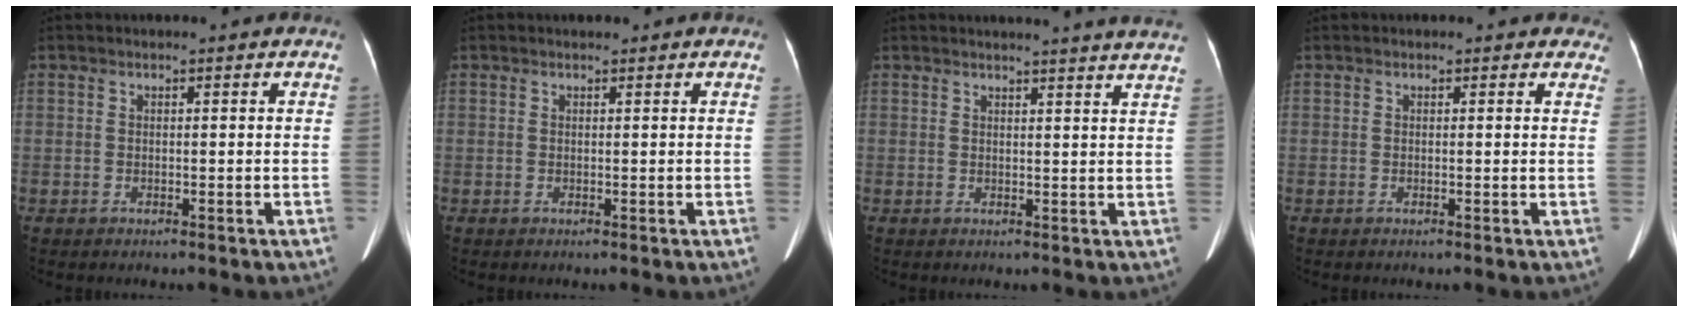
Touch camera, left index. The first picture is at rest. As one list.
[{"total": 0.6, "force": [0.4, 0.3, 0.1], "torque": [-0.008, 0.005, 0.006]}, {"total": 10.8, "force": [10.3, -0.9, 3.3], "torque": [-0.039, -0.031, 0.098]}, {"total": 2.1, "force": [1.7, 1.3, 0.2], "torque": [0.016, -0.005, -0.001]}]